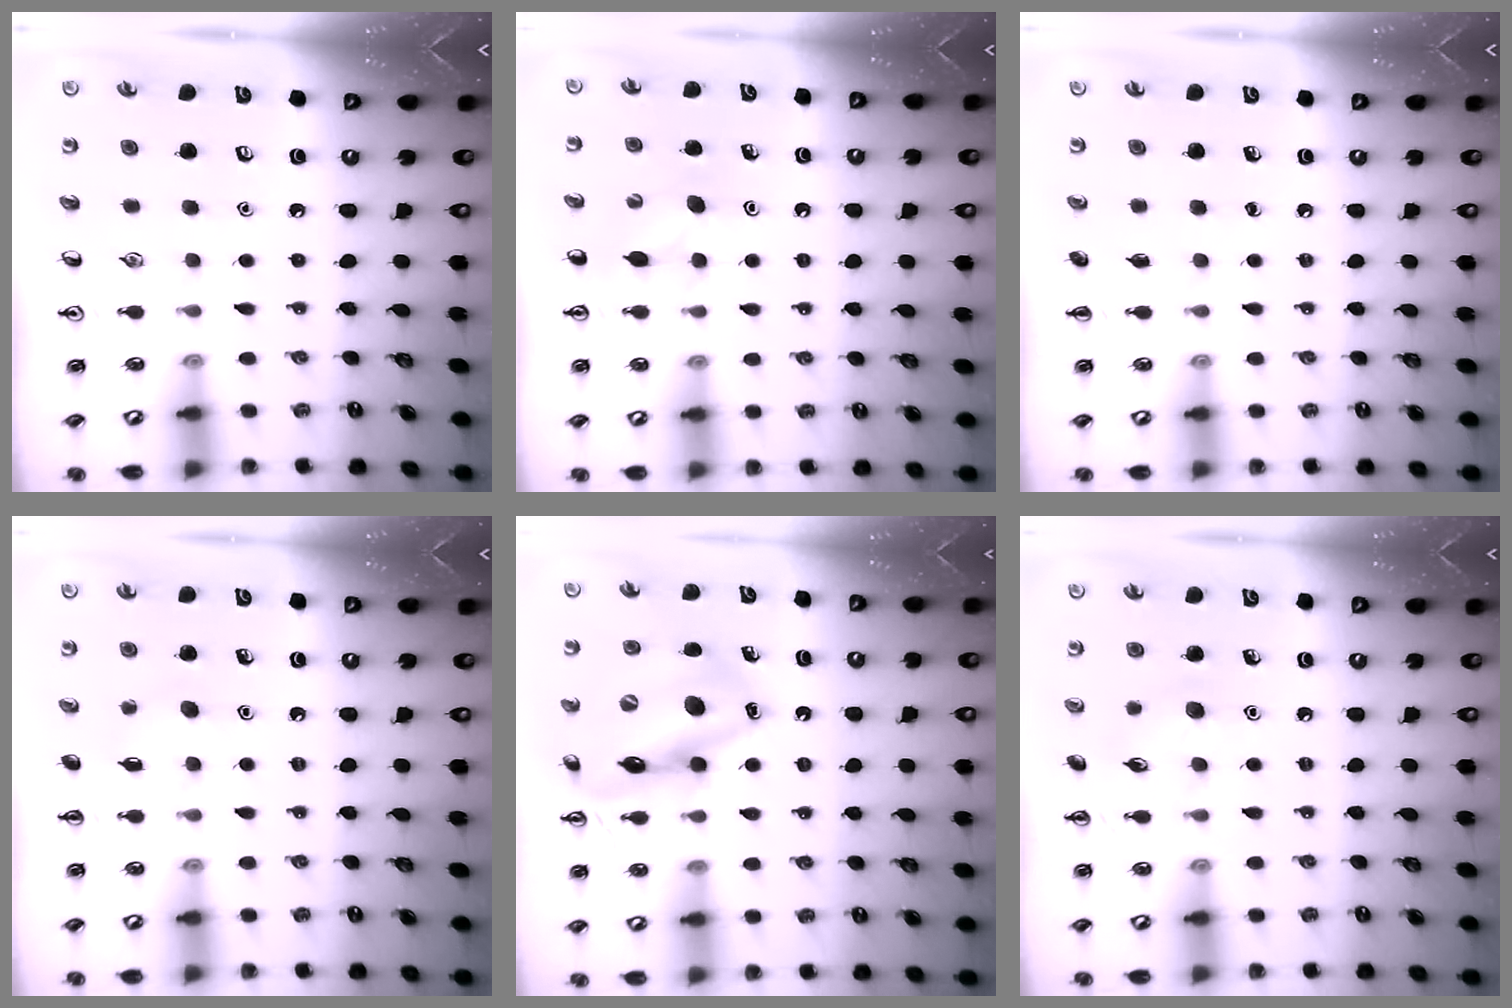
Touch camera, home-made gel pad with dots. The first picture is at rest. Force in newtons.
{"total": 4.5, "press": 4.3, "slide": 1.2}
{"total": 0.0}
{"total": 3.8, "press": 3.7, "slide": 0.9}
{"total": 16.6, "press": 16.0, "slide": 4.3}
{"total": 8.2, "press": 7.9, "slide": 2.0}